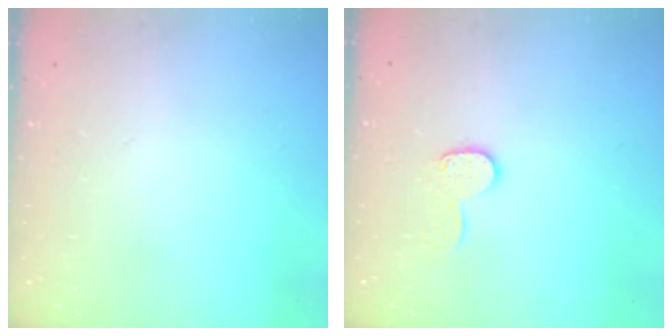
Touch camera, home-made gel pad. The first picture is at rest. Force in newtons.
{"total": 8.0, "press": 8.0, "slide": 0.2}